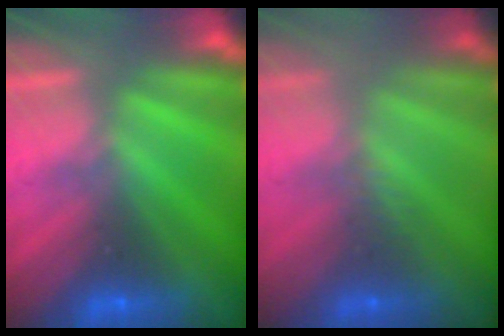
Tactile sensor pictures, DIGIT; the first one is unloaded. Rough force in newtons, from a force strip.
{"total": 2.4}